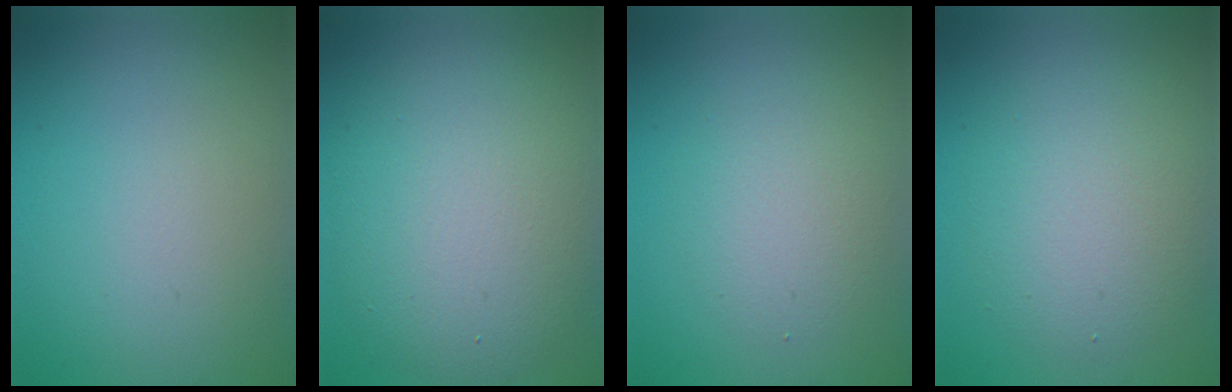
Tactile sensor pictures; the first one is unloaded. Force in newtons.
{"total": 8.4, "press": 8.3, "slide": 0.7}
{"total": 3.0, "press": 3.0, "slide": 0.2}
{"total": 4.6, "press": 4.6, "slide": 0.2}